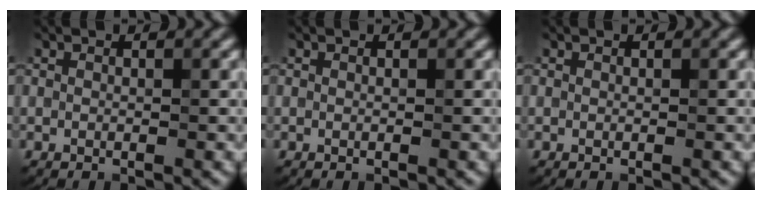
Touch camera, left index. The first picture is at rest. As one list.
[{"total": 0.0}, {"total": 0.0}]